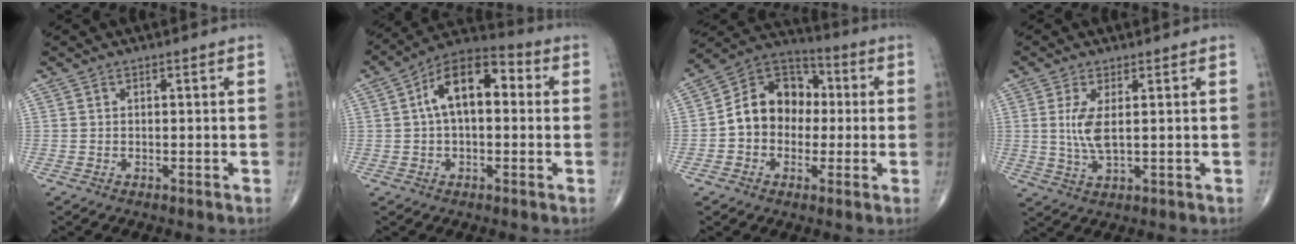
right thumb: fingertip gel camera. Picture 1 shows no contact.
{"total": 13.0, "force": [1.9, 7.1, 10.7], "torque": [-0.166, 0.039, 0.020]}
{"total": 14.3, "force": [-0.3, 11.5, 8.5], "torque": [-0.102, 0.039, -0.019]}
{"total": 5.4, "force": [0.9, 1.8, 5.0], "torque": [-0.114, -0.012, 0.025]}